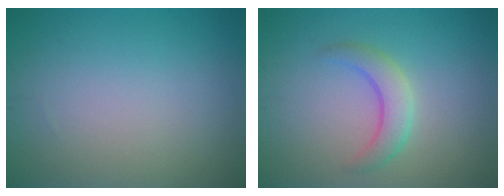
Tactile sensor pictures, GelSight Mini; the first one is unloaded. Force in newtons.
{"total": 2.9, "press": 2.9, "slide": 0.1}